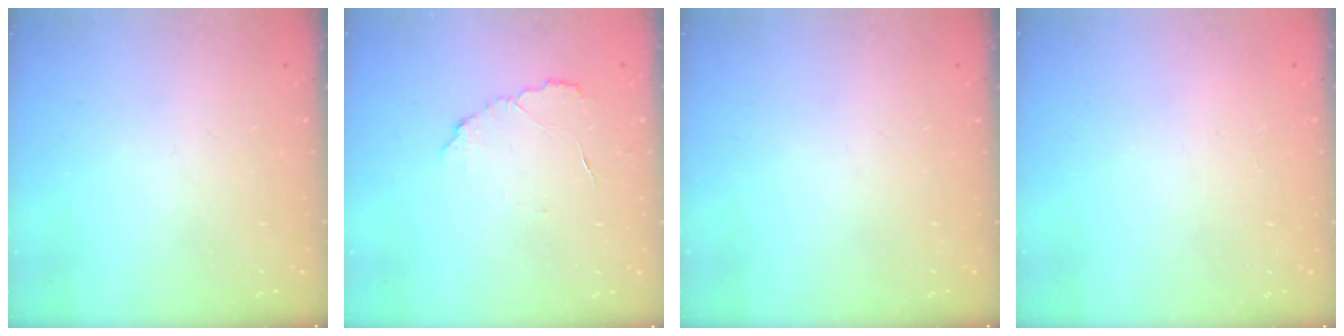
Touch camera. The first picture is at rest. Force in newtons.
{"total": 4.5, "press": 4.5, "slide": 0.4}
{"total": 0.0}
{"total": 2.2, "press": 2.2, "slide": 0.1}